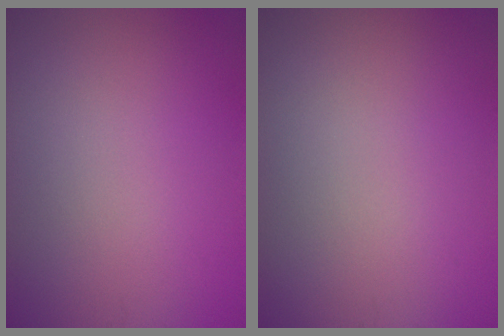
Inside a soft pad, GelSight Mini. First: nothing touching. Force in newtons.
{"total": 0.0}